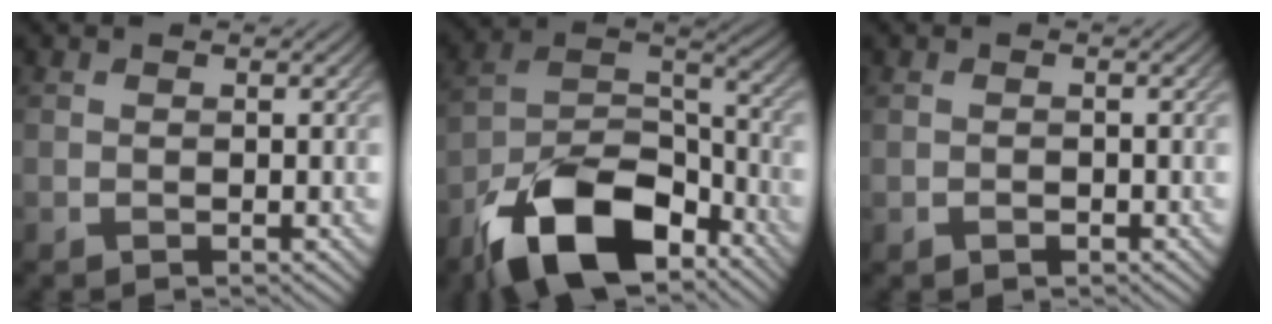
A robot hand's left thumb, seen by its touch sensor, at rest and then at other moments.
{"total": 15.7, "force": [-10.5, 7.2, 9.1], "torque": [-0.183, -0.017, -0.208]}
{"total": 0.7, "force": [-0.4, 0.4, 0.4], "torque": [-0.005, -0.002, -0.007]}